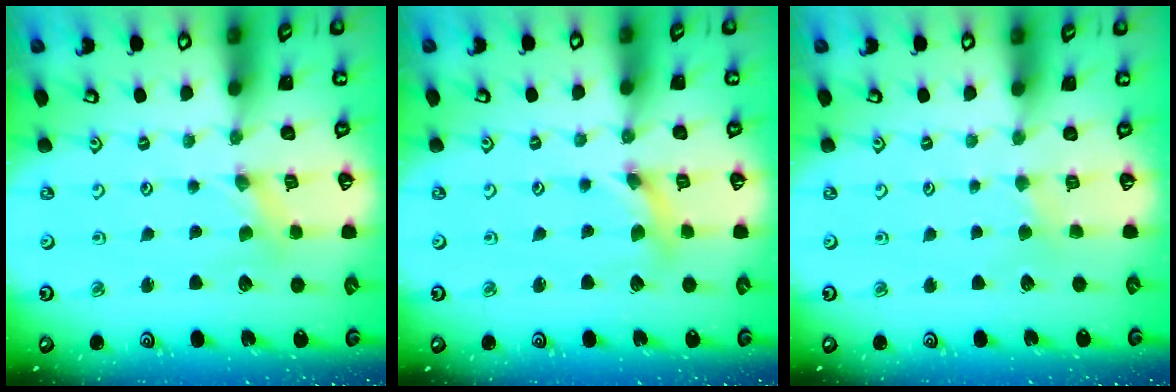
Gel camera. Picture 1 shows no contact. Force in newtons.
{"total": 3.5, "press": 3.5, "slide": 0.5}
{"total": 2.0, "press": 1.9, "slide": 0.4}